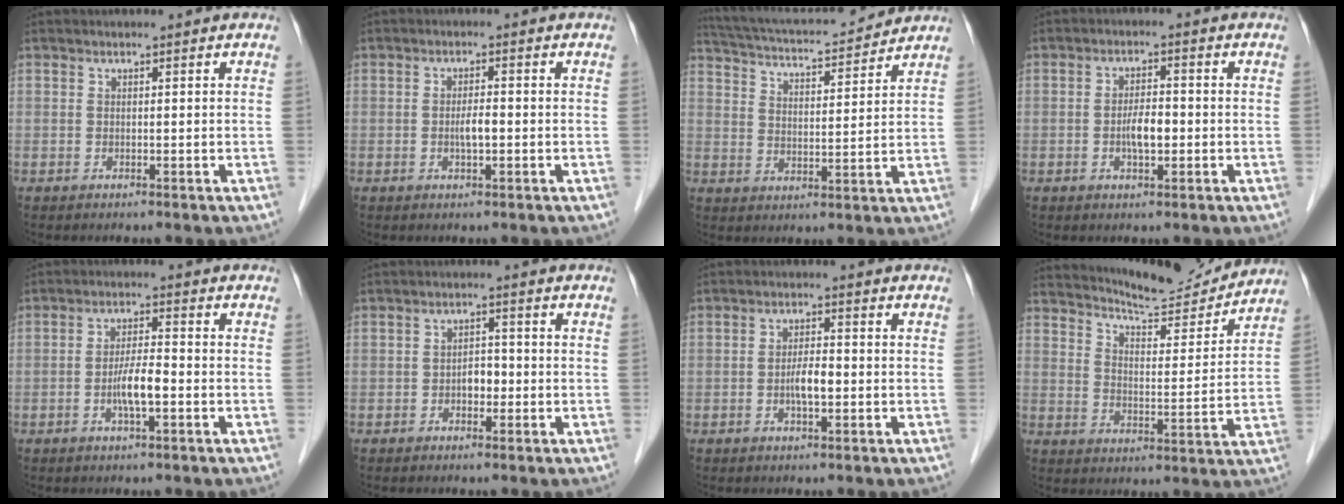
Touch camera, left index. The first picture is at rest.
{"total": 2.5, "force": [-0.7, 0.6, 2.3], "torque": [-0.044, -0.001, -0.011]}
{"total": 14.7, "force": [13.7, 1.7, 5.0], "torque": [-0.095, 0.024, 0.213]}
{"total": 3.8, "force": [-1.0, 1.3, 3.4], "torque": [-0.064, -0.001, -0.018]}
{"total": 4.7, "force": [-1.7, 0.8, 4.4], "torque": [-0.086, -0.001, -0.031]}
{"total": 2.7, "force": [-1.0, 1.6, 1.9], "torque": [-0.025, 0.005, -0.018]}
{"total": 3.5, "force": [-1.0, 0.9, 3.2], "torque": [-0.060, -0.001, -0.017]}
{"total": 12.3, "force": [12.0, 0.9, 2.5], "torque": [-0.044, -0.011, 0.176]}